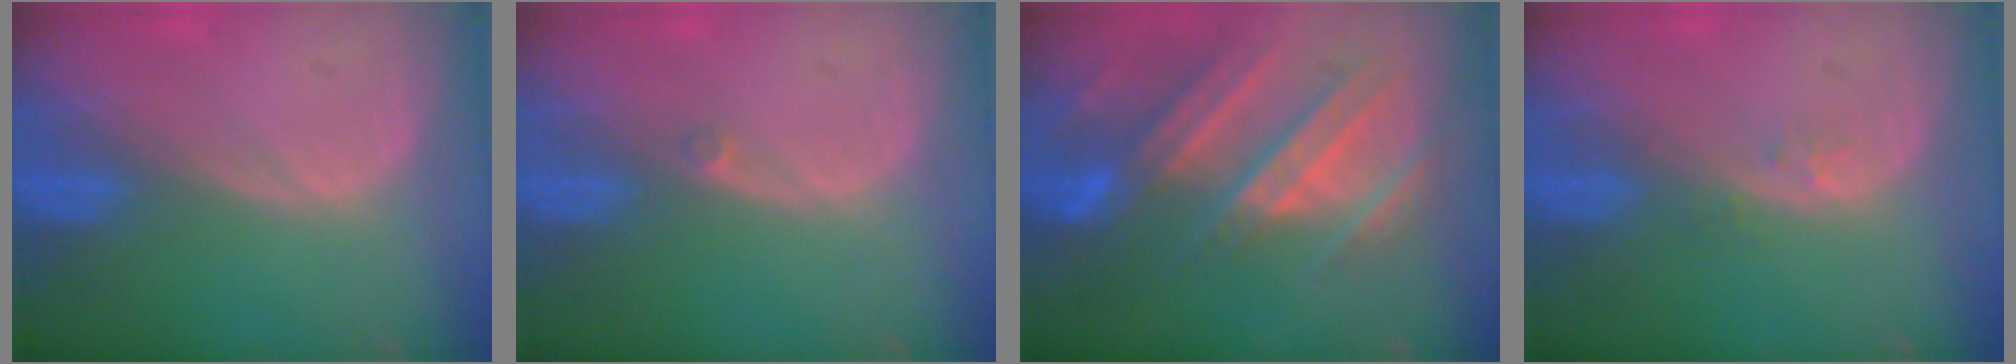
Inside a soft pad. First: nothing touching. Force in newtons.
{"total": 0.7, "press": 0.6, "slide": 0.3}
{"total": 10.9, "press": 9.7, "slide": 4.9}
{"total": 0.9, "press": 0.9, "slide": 0.2}